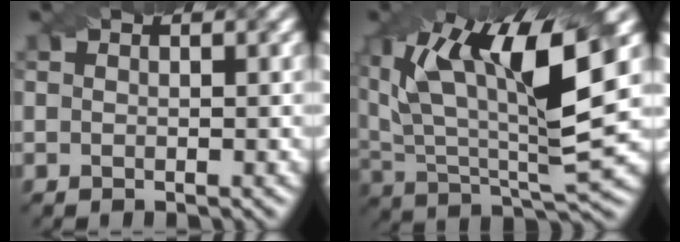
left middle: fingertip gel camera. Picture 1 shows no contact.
{"total": 14.3, "force": [6.3, 4.6, 12.0], "torque": [-0.221, 0.007, 0.115]}